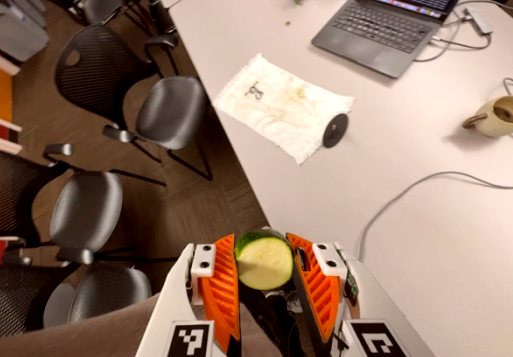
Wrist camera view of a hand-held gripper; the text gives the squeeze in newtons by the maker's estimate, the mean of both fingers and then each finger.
{"total": 10.8, "left": 10.7, "right": 10.9}